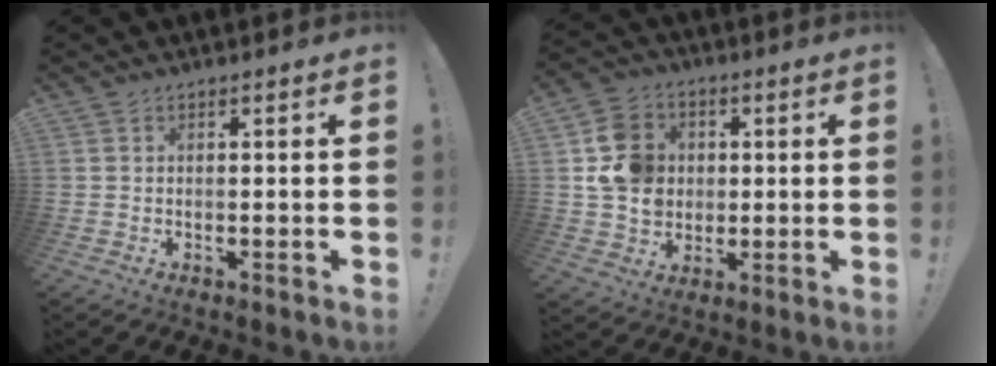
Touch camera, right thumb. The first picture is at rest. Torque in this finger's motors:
{"motor_torque": [1.62, 1.86, 0.80, 0.07, 0.05]}